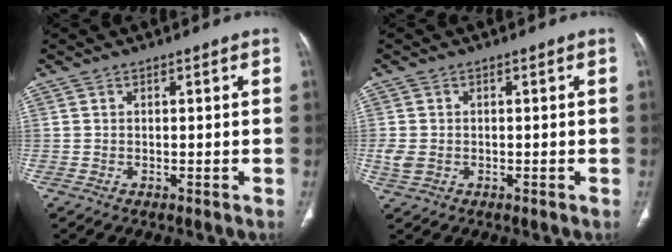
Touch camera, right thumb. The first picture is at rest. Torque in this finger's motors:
{"motor_torque": [0.29, 0.06, 0.88, -0.30, 0.21]}